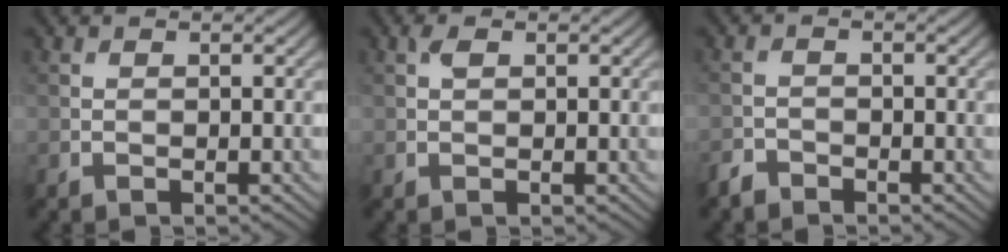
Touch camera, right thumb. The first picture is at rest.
{"total": 1.1, "force": [0.5, 0.6, 0.8], "torque": [-0.018, 0.002, 0.009]}
{"total": 1.8, "force": [-1.6, 0.7, 0.3], "torque": [-0.006, 0.000, -0.039]}